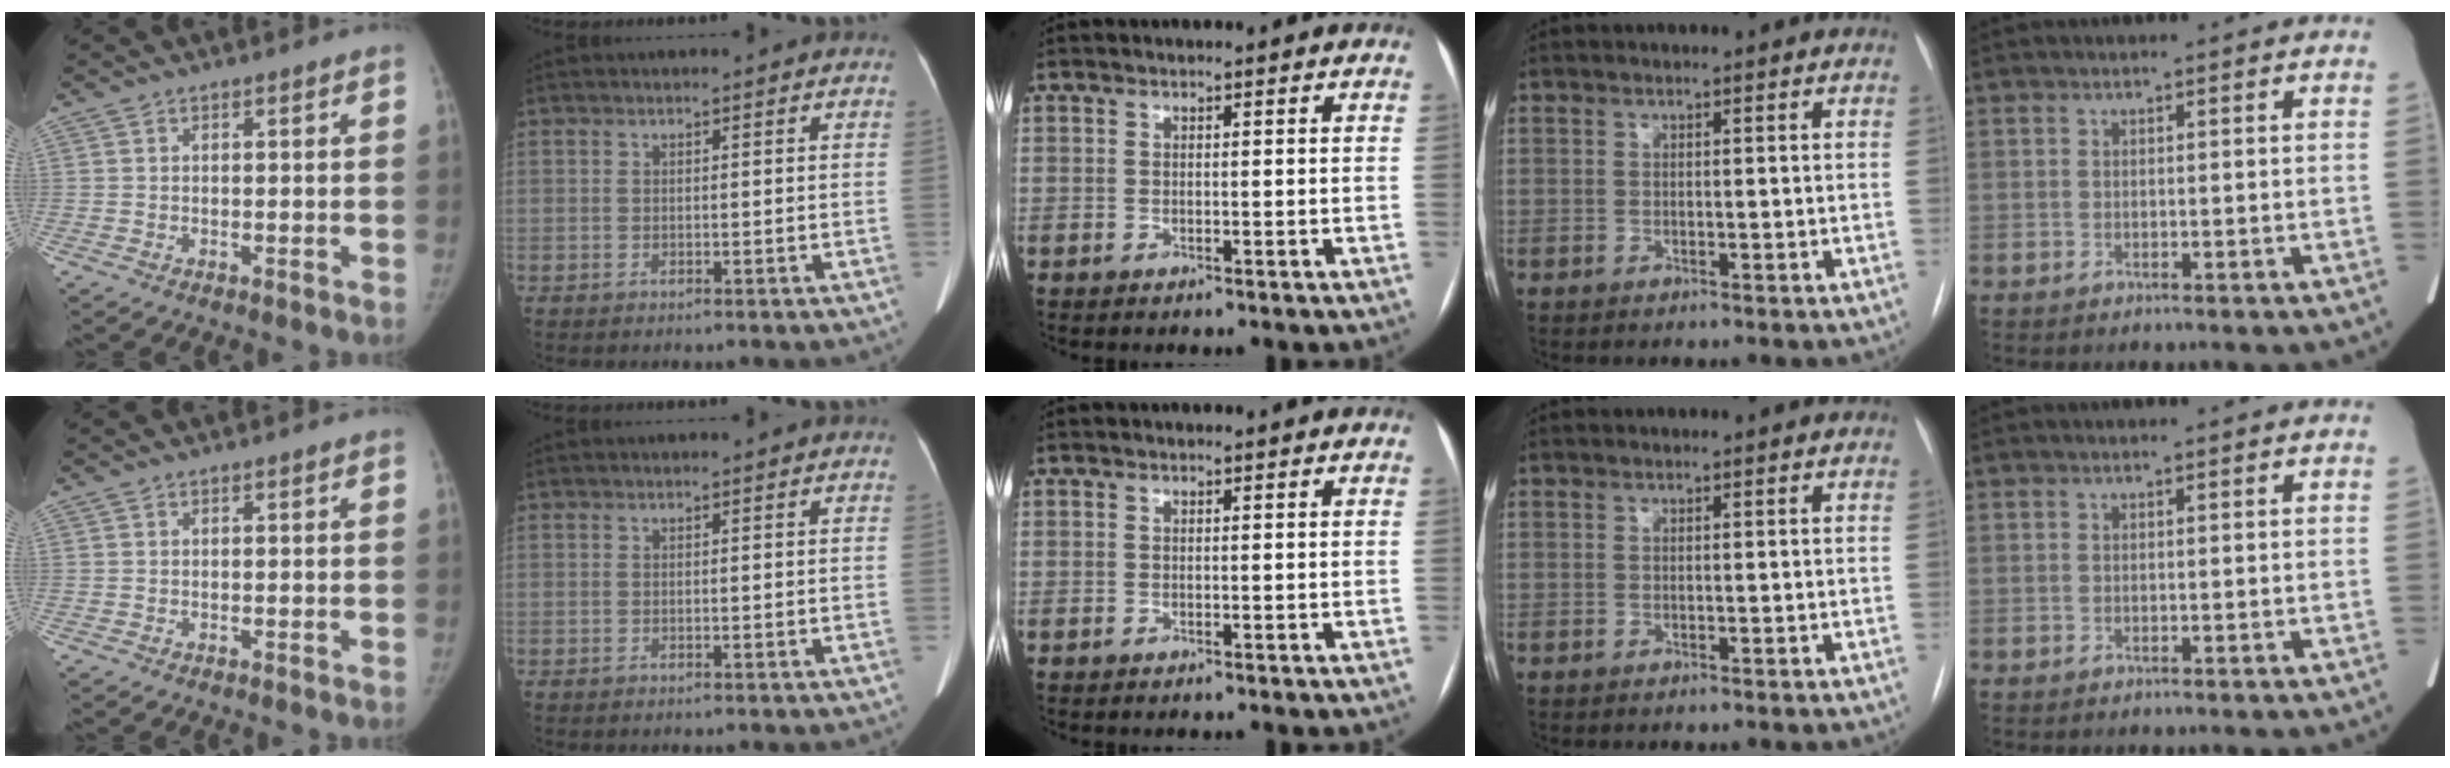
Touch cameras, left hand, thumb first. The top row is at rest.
{}